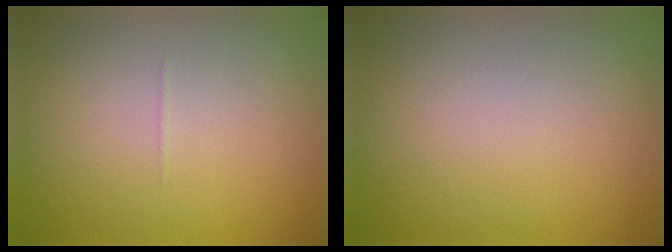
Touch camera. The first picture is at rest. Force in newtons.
{"total": 0.0}